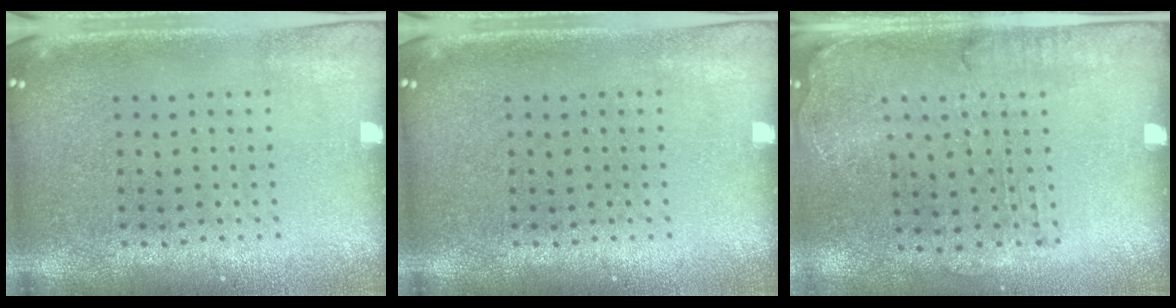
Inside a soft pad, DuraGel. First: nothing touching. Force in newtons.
{"total": 0.0}
{"total": 1.6, "press": 1.3, "slide": 1.0}